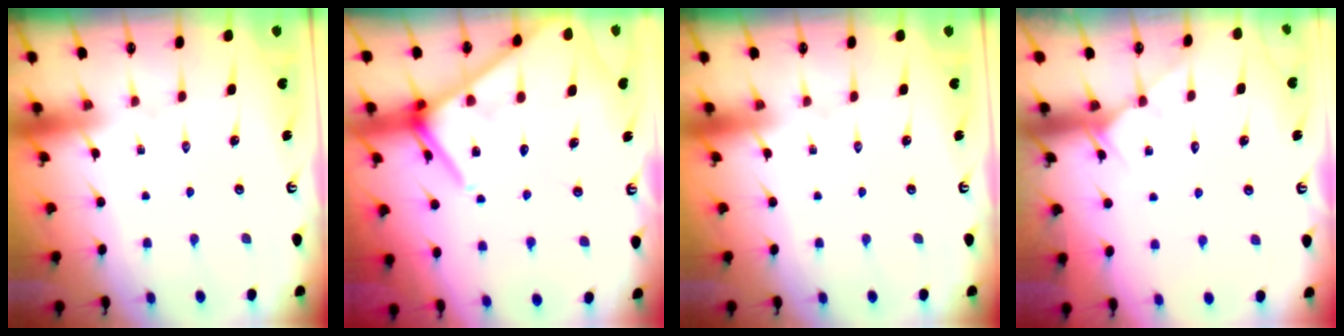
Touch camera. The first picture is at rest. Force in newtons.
{"total": 15.0, "press": 14.9, "slide": 1.3}
{"total": 0.0}
{"total": 4.7, "press": 4.7, "slide": 0.4}